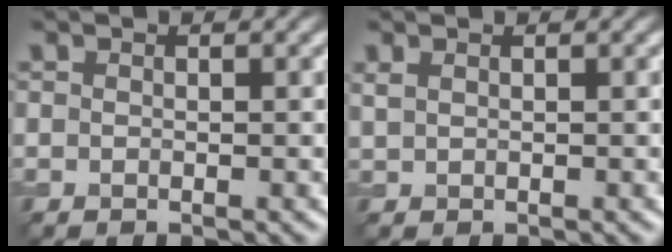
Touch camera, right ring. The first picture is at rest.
{"total": 0.7, "force": [0.5, 0.3, 0.4], "torque": [-0.012, 0.002, 0.014]}